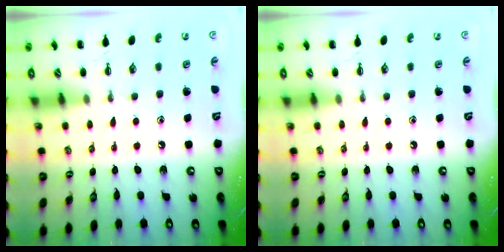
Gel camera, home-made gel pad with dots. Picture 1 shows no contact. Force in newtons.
{"total": 0.0}